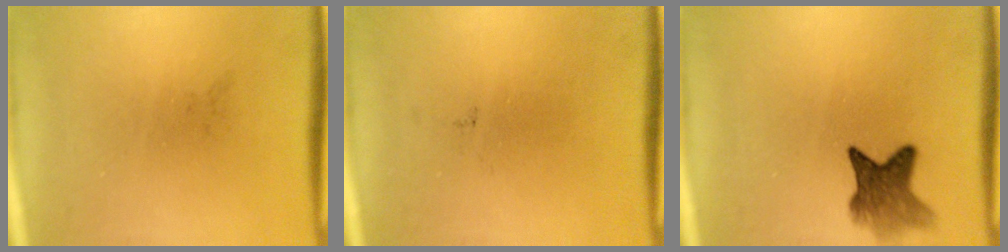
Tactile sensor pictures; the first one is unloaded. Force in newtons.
{"total": 0.0}
{"total": 5.6}